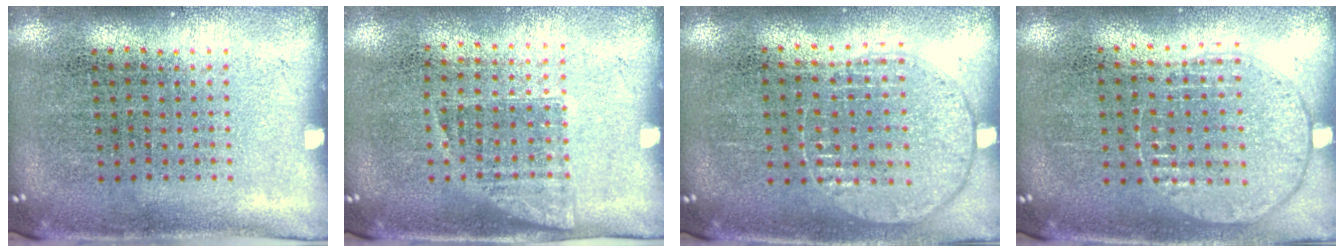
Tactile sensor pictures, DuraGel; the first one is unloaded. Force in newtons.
{"total": 1.0, "press": 0.8, "slide": 0.5}
{"total": 1.0, "press": 0.9, "slide": 0.4}
{"total": 1.0, "press": 0.9, "slide": 0.4}